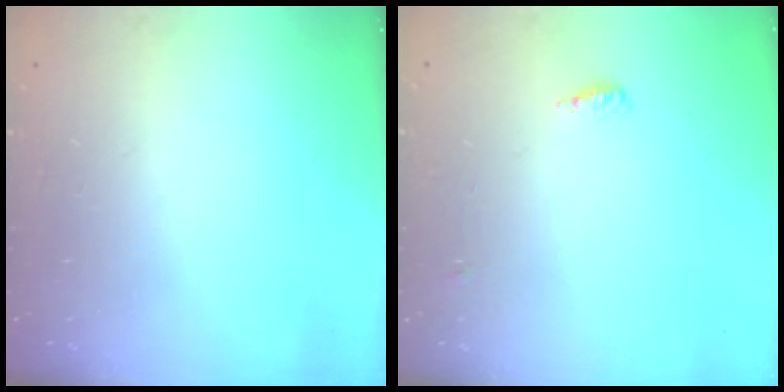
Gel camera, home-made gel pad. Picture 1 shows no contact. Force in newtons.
{"total": 4.0, "press": 3.8, "slide": 1.1}